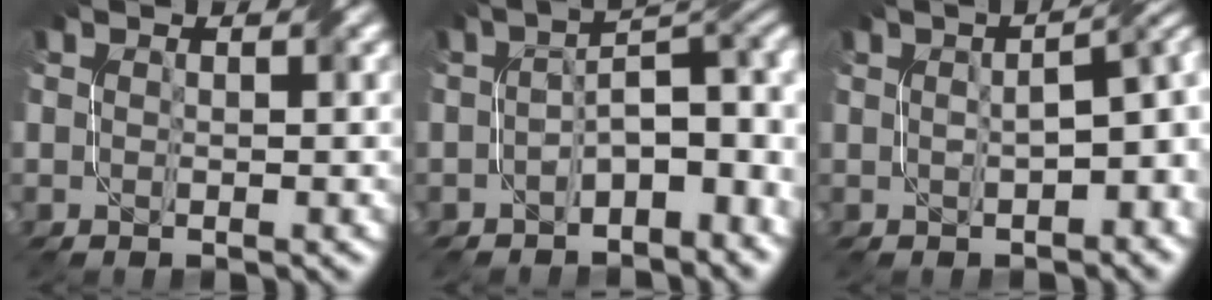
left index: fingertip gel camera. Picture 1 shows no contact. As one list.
[{"total": 6.9, "force": [-1.7, 3.7, 5.6], "torque": [-0.065, 0.011, -0.026]}, {"total": 6.0, "force": [0.0, 2.7, 5.3], "torque": [-0.057, 0.009, 0.012]}]